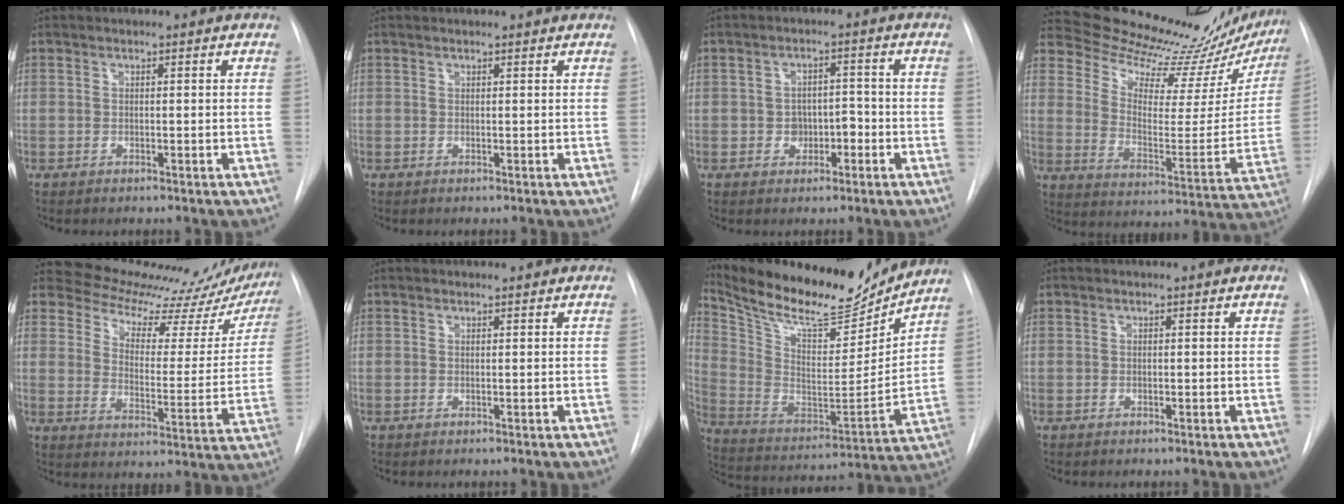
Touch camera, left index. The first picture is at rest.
{"total": 0.9, "force": [0.9, 0.1, 0.0], "torque": [-0.006, 0.009, 0.010]}
{"total": 3.7, "force": [-2.0, 2.7, 1.7], "torque": [-0.018, 0.007, -0.025]}
{"total": 22.5, "force": [21.8, 2.8, 4.6], "torque": [-0.077, -0.115, 0.289]}
{"total": 20.9, "force": [19.9, 4.8, 4.4], "torque": [-0.055, -0.081, 0.242]}
{"total": 0.5, "force": [-0.5, 0.0, -0.3], "torque": [0.002, -0.004, -0.005]}
{"total": 21.2, "force": [19.0, 4.8, 8.0], "torque": [-0.159, -0.025, 0.310]}
{"total": 0.0}